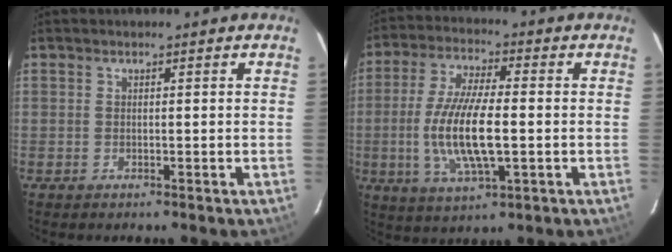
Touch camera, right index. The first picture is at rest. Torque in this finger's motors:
{"motor_torque": [0.67, -0.27, 0.85, 0.21]}